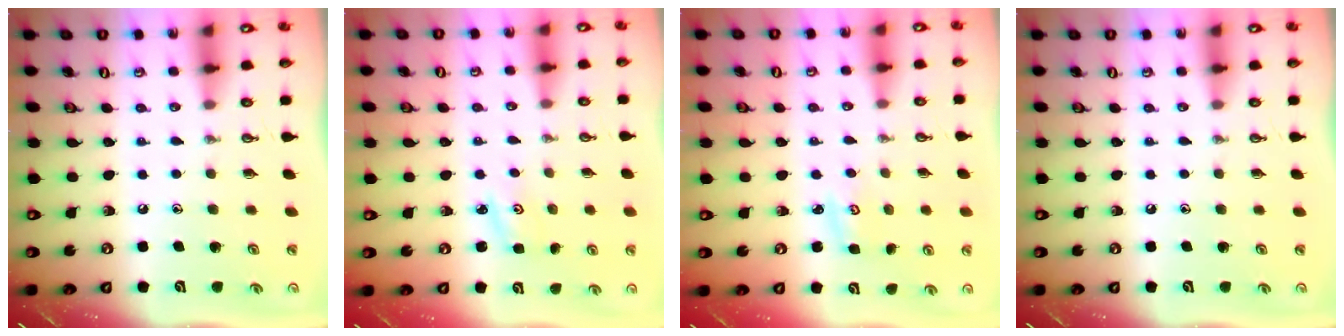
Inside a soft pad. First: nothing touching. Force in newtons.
{"total": 2.9, "press": 2.9, "slide": 0.3}
{"total": 2.9, "press": 2.9, "slide": 0.2}
{"total": 0.0}